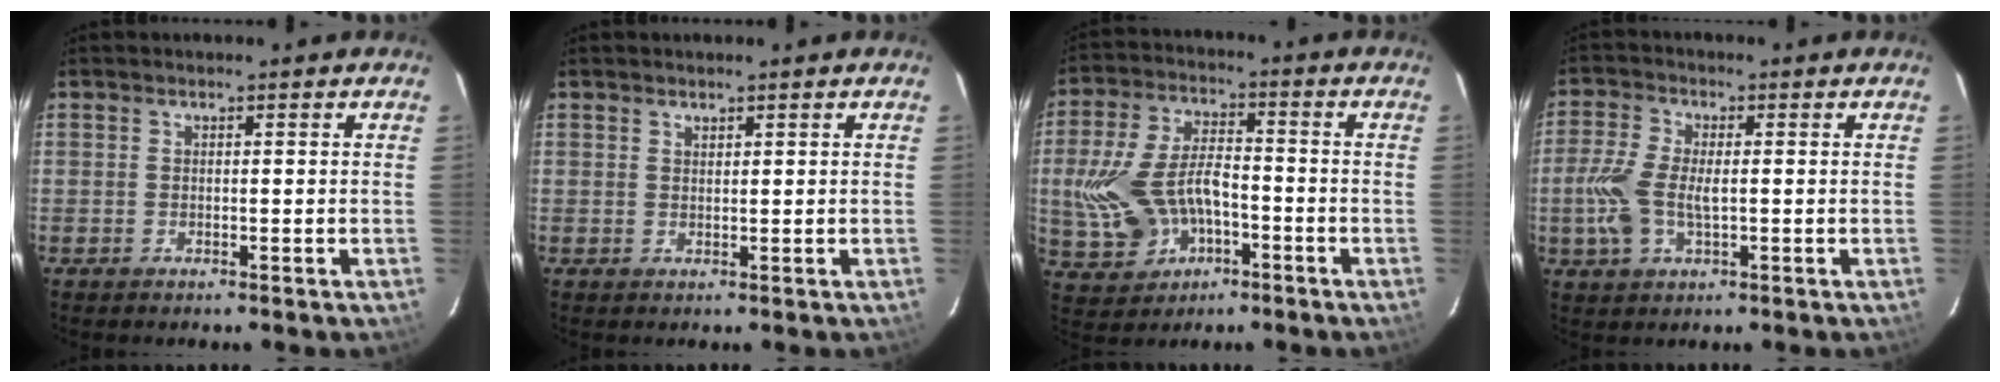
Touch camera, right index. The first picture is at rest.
{"total": 0.8, "force": [0.7, 0.4, 0.2], "torque": [-0.003, 0.002, 0.014]}
{"total": 13.4, "force": [-3.6, 8.3, 9.8], "torque": [-0.222, 0.007, -0.049]}
{"total": 7.5, "force": [-1.1, 3.8, 6.4], "torque": [-0.153, 0.003, -0.021]}